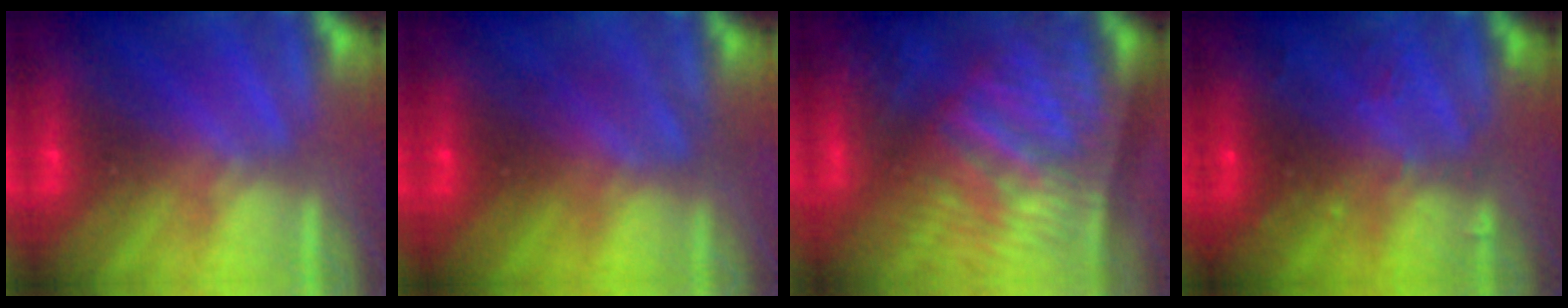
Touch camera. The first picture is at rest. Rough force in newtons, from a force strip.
{"total": 2.5}
{"total": 9.1}
{"total": 2.4}